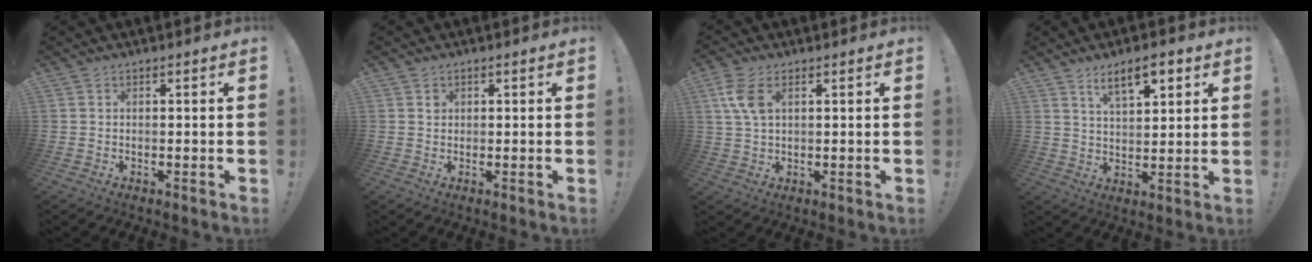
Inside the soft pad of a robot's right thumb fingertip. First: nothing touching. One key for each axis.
{"total": 1.0, "fx": 0.4, "fy": 0.9, "fz": 0.1, "tx": 0.012, "ty": -0.005, "tz": 0.005}
{"total": 6.9, "fx": 2.2, "fy": 3.7, "fz": 5.4, "tx": -0.107, "ty": -0.001, "tz": 0.040}
{"total": 9.4, "fx": 5.7, "fy": 3.5, "fz": 6.7, "tx": -0.102, "ty": -0.018, "tz": 0.098}